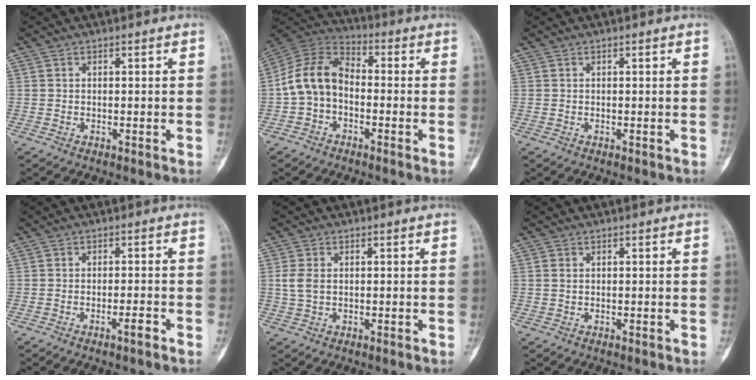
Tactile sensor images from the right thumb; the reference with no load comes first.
{"total": 10.9, "force": [-1.7, 7.7, 7.5], "torque": [-0.136, 0.038, -0.047]}
{"total": 0.0}
{"total": 2.2, "force": [-1.4, 0.3, 1.7], "torque": [-0.032, 0.007, -0.024]}
{"total": 3.3, "force": [0.1, 2.3, 2.4], "torque": [-0.054, 0.002, 0.001]}
{"total": 0.9, "force": [0.1, 0.7, 0.6], "torque": [-0.011, 0.000, 0.001]}